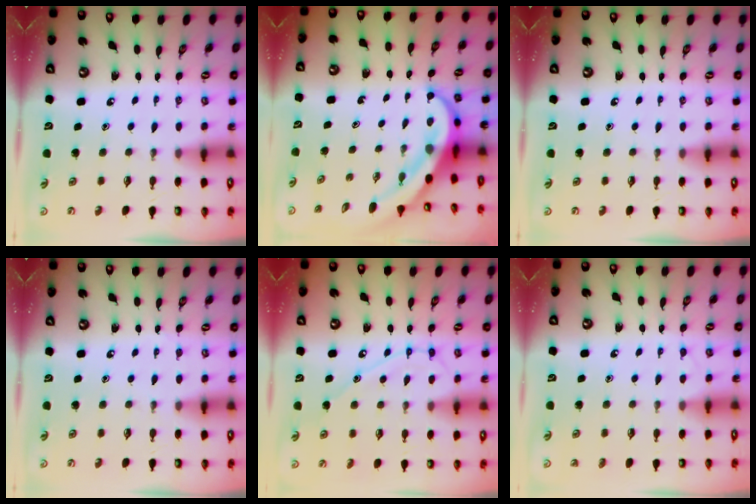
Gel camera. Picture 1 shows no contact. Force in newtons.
{"total": 7.9, "press": 7.8, "slide": 1.6}
{"total": 0.0}
{"total": 3.0, "press": 2.9, "slide": 0.3}
{"total": 10.9, "press": 10.9, "slide": 1.0}
{"total": 6.1, "press": 6.1, "slide": 0.6}